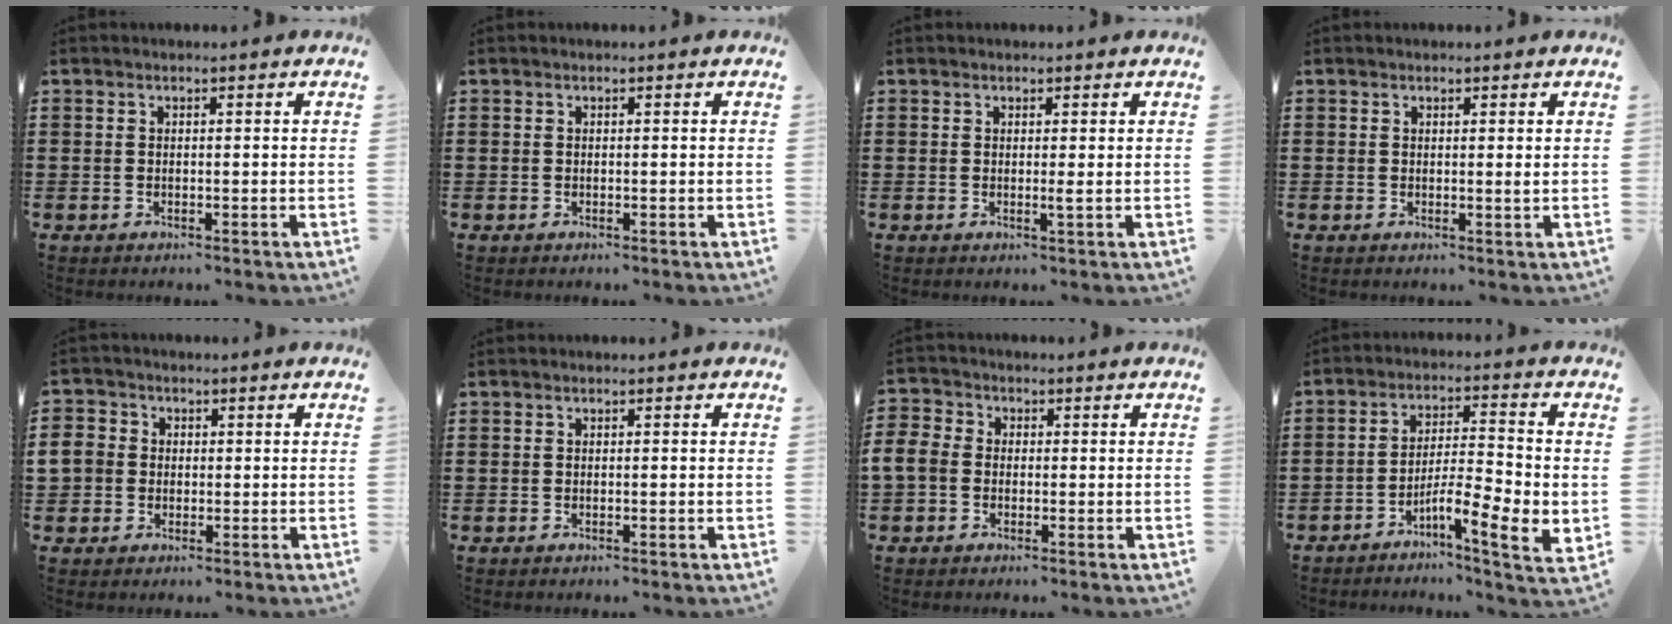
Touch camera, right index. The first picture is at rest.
{"total": 0.0}
{"total": 1.0, "force": [0.1, 0.0, 1.0], "torque": [-0.019, -0.002, 0.001]}
{"total": 0.8, "force": [0.3, 0.0, 0.7], "torque": [-0.015, -0.001, 0.006]}
{"total": 3.8, "force": [-0.2, 3.5, 1.3], "torque": [-0.059, 0.004, -0.012]}
{"total": 0.0}
{"total": 3.8, "force": [-1.2, 3.0, 1.8], "torque": [-0.062, 0.002, -0.033]}
{"total": 7.9, "force": [-3.4, 1.3, 7.0], "torque": [-0.107, -0.010, -0.060]}